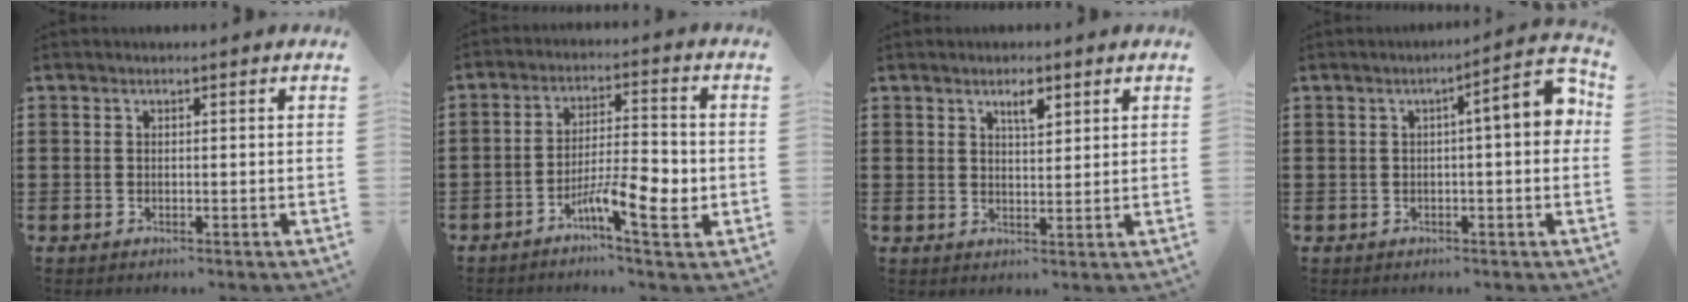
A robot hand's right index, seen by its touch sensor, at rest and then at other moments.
{"total": 8.0, "force": [-3.3, 1.3, 7.1], "torque": [-0.121, -0.001, -0.056]}
{"total": 3.0, "force": [1.9, 0.9, 2.1], "torque": [-0.030, -0.002, 0.029]}
{"total": 7.0, "force": [0.7, 1.4, 6.8], "torque": [-0.102, -0.005, 0.006]}